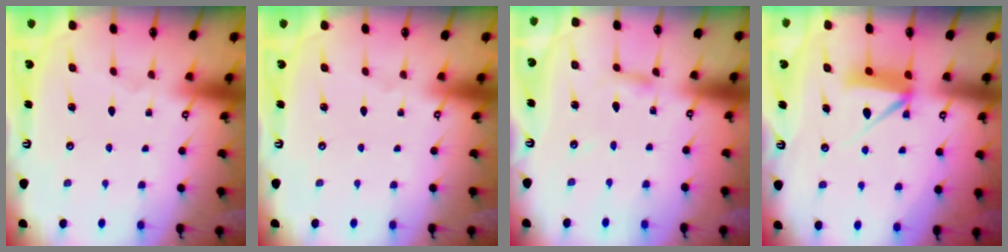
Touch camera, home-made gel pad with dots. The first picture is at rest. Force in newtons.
{"total": 0.0}
{"total": 3.4, "press": 3.3, "slide": 0.3}
{"total": 9.3, "press": 9.3, "slide": 0.6}